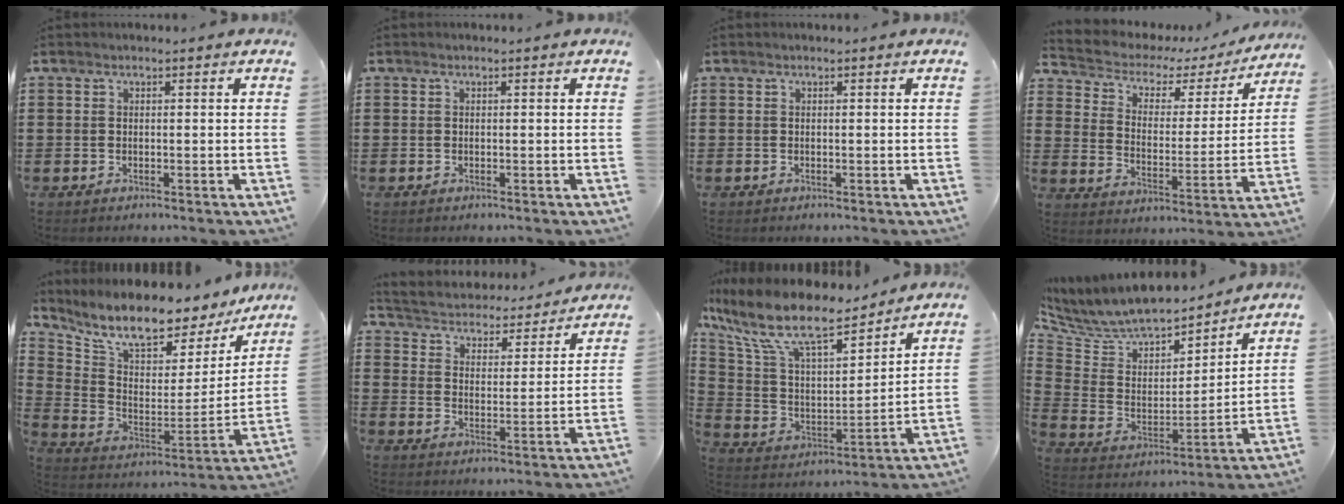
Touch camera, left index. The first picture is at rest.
{"total": 0.0}
{"total": 0.0}
{"total": 3.7, "force": [2.6, 2.3, 1.3], "torque": [-0.047, -0.018, 0.033]}
{"total": 9.8, "force": [8.3, 2.6, 4.5], "torque": [-0.106, -0.067, 0.137]}
{"total": 3.8, "force": [3.8, 0.3, 0.1], "torque": [-0.026, -0.034, 0.057]}
{"total": 12.7, "force": [9.7, 3.1, 7.6], "torque": [-0.191, -0.057, 0.166]}
{"total": 7.5, "force": [6.9, 2.4, 1.4], "torque": [-0.070, -0.054, 0.118]}